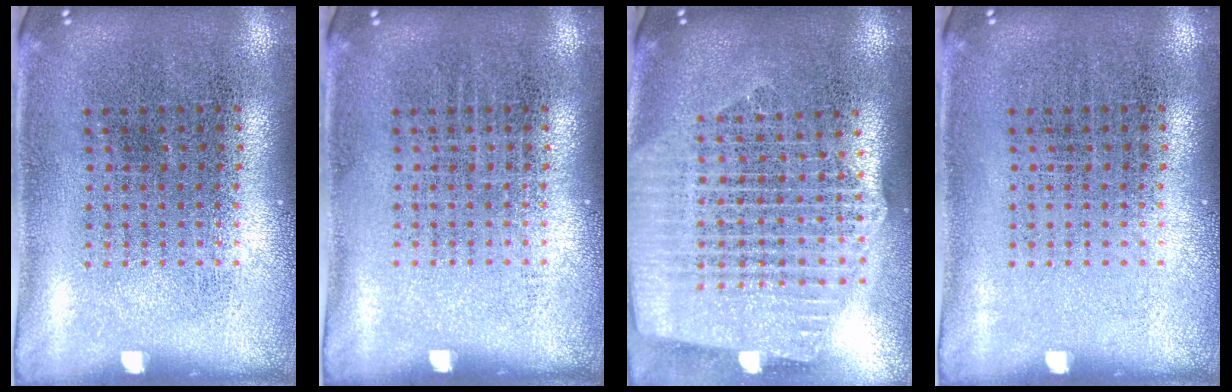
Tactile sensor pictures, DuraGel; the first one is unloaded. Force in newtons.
{"total": 0.0}
{"total": 2.7, "press": 2.3, "slide": 1.4}
{"total": 0.0}